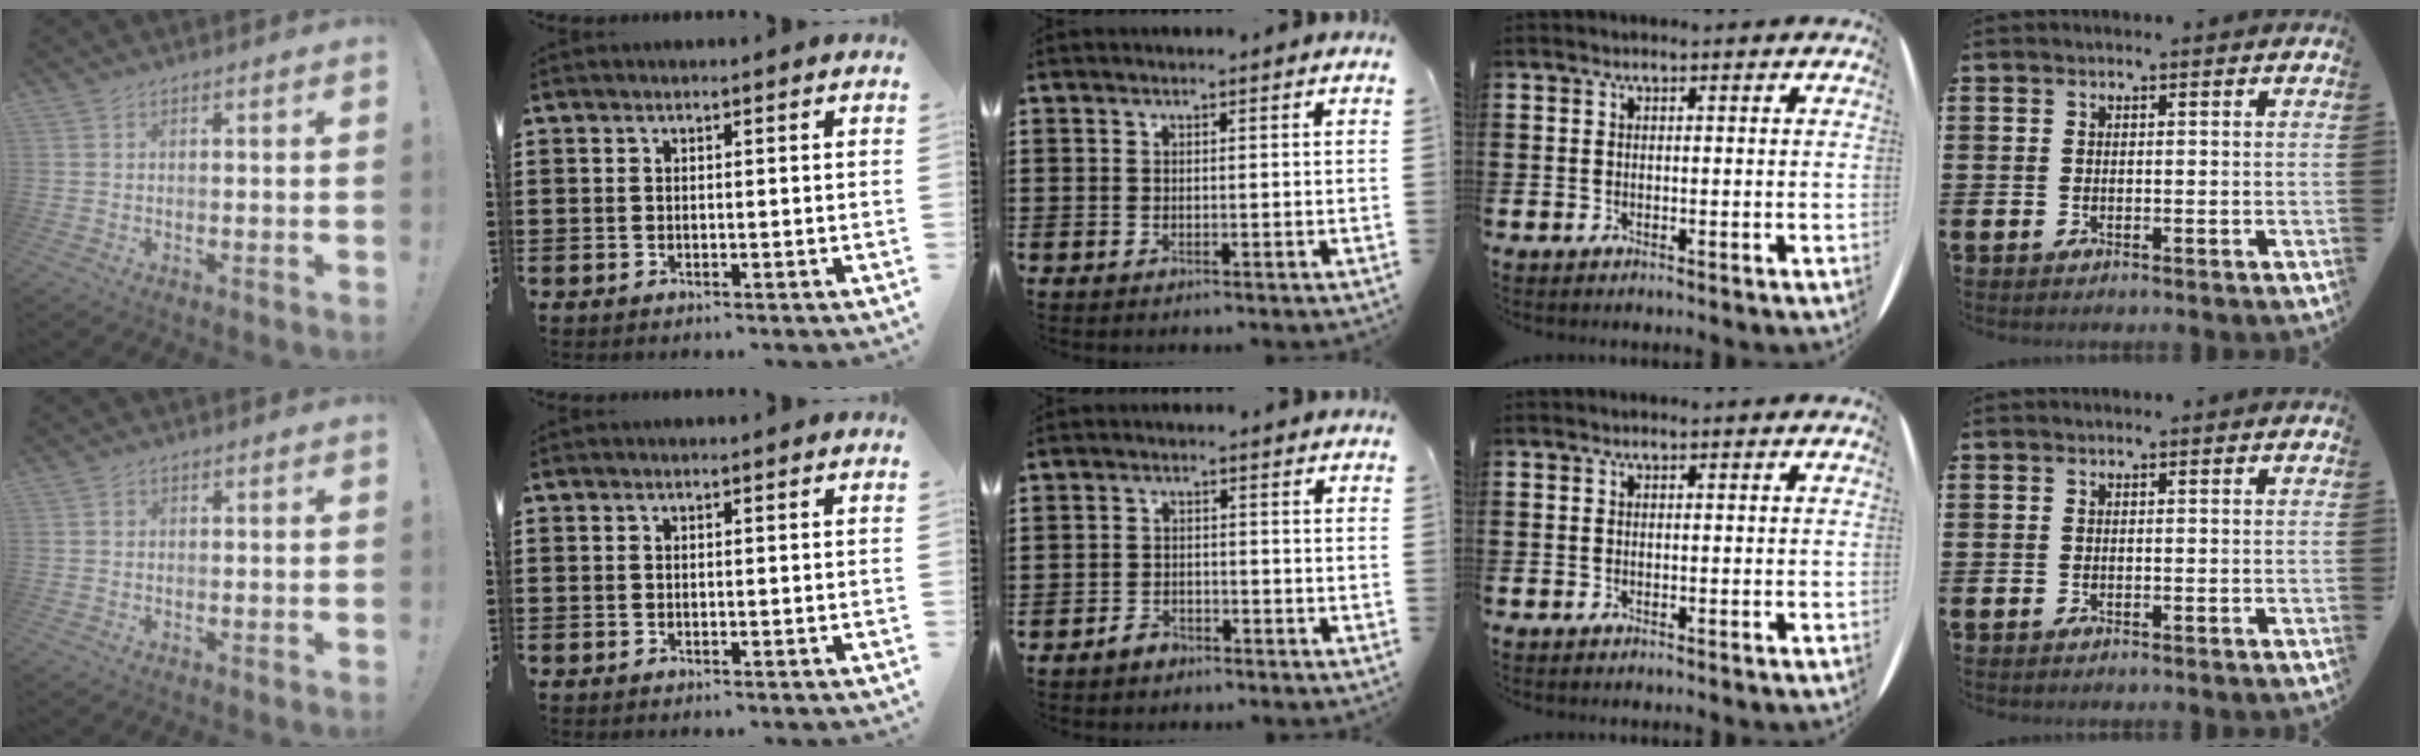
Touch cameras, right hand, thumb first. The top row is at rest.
{"thumb": {"total": 0.9, "force": [-0.1, 0.8, 0.2], "torque": [0.004, 0.001, -0.004]}, "middle": {"total": 2.2, "force": [-1.9, 0.9, 0.5], "torque": [-0.016, 0.001, -0.039]}}